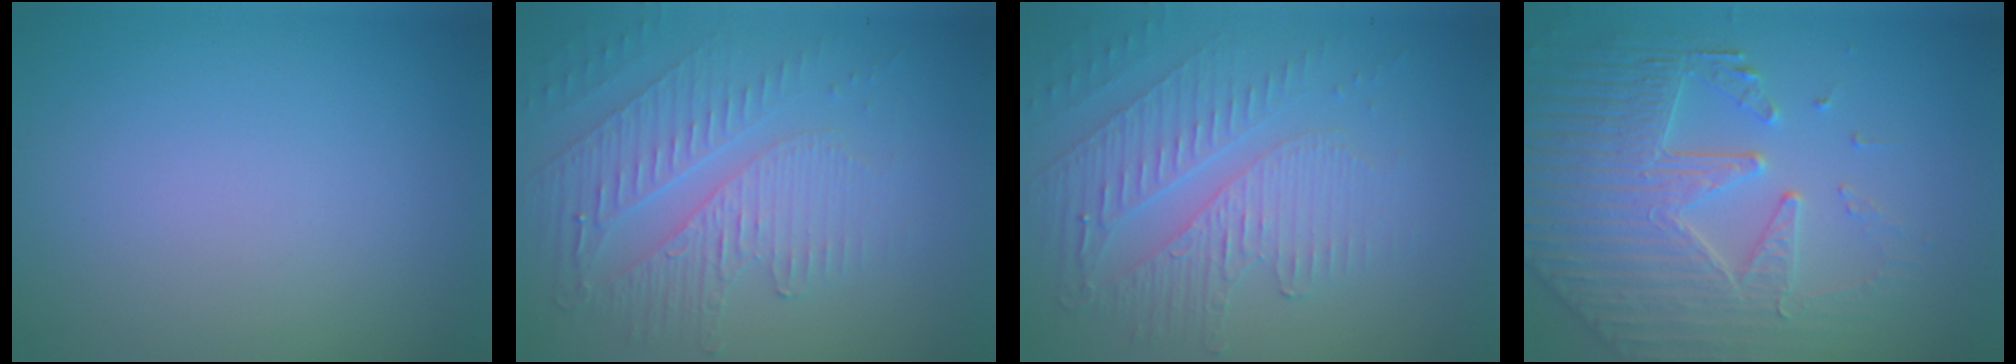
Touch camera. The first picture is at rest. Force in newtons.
{"total": 5.3, "press": 3.5, "slide": 3.9}
{"total": 5.3, "press": 3.5, "slide": 3.9}
{"total": 6.5, "press": 5.4, "slide": 3.6}